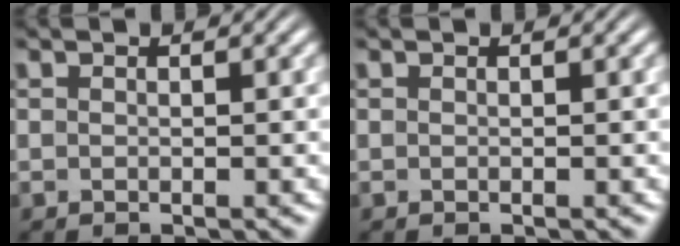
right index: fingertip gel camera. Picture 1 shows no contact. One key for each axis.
{"total": 0.0}